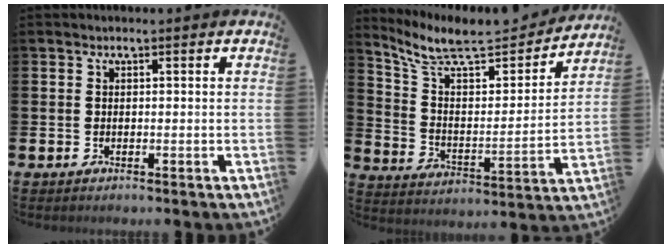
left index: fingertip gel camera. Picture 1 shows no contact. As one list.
[{"total": 9.1, "force": [7.8, 2.6, 3.9], "torque": [-0.109, -0.059, 0.132]}]